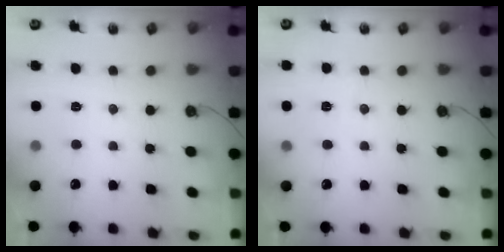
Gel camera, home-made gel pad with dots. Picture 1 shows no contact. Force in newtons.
{"total": 2.9, "press": 2.8, "slide": 0.7}